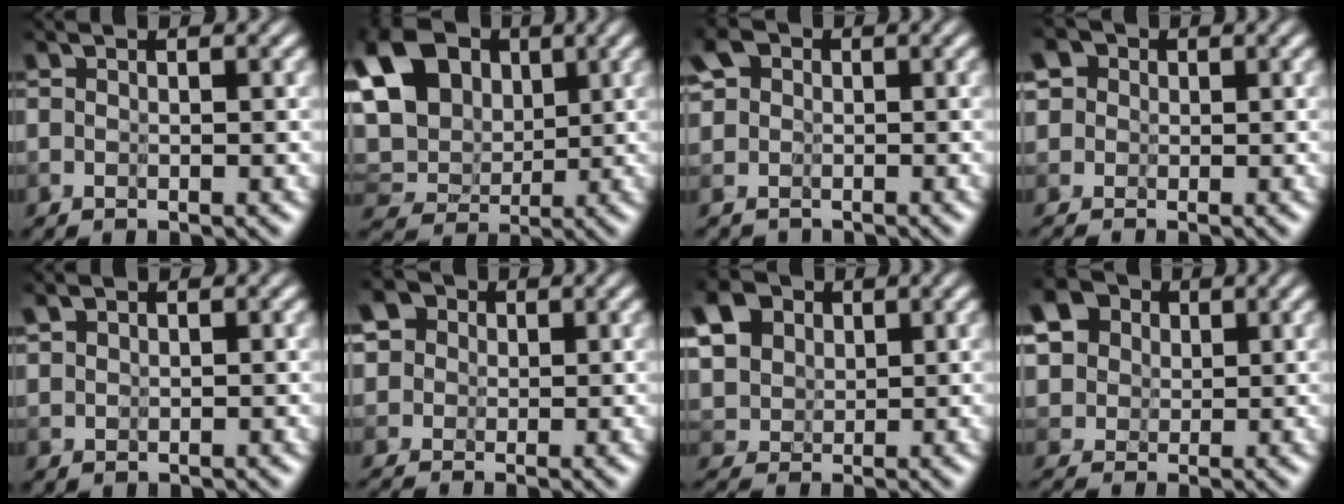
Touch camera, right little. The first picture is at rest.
{"total": 9.2, "force": [3.2, 6.7, 5.3], "torque": [-0.103, 0.022, 0.046]}
{"total": 3.5, "force": [0.7, 3.3, 0.7], "torque": [-0.020, 0.020, -0.029]}
{"total": 3.6, "force": [0.6, 3.4, 0.9], "torque": [-0.040, 0.027, -0.033]}
{"total": 1.1, "force": [1.1, 0.1, -0.1], "torque": [0.002, -0.009, 0.020]}
{"total": 4.4, "force": [2.0, 3.7, 1.3], "torque": [-0.043, 0.027, -0.010]}
{"total": 9.2, "force": [5.6, 6.0, 4.3], "torque": [-0.109, 0.021, 0.082]}
{"total": 6.2, "force": [4.2, 4.1, 2.1], "torque": [-0.056, 0.018, 0.032]}